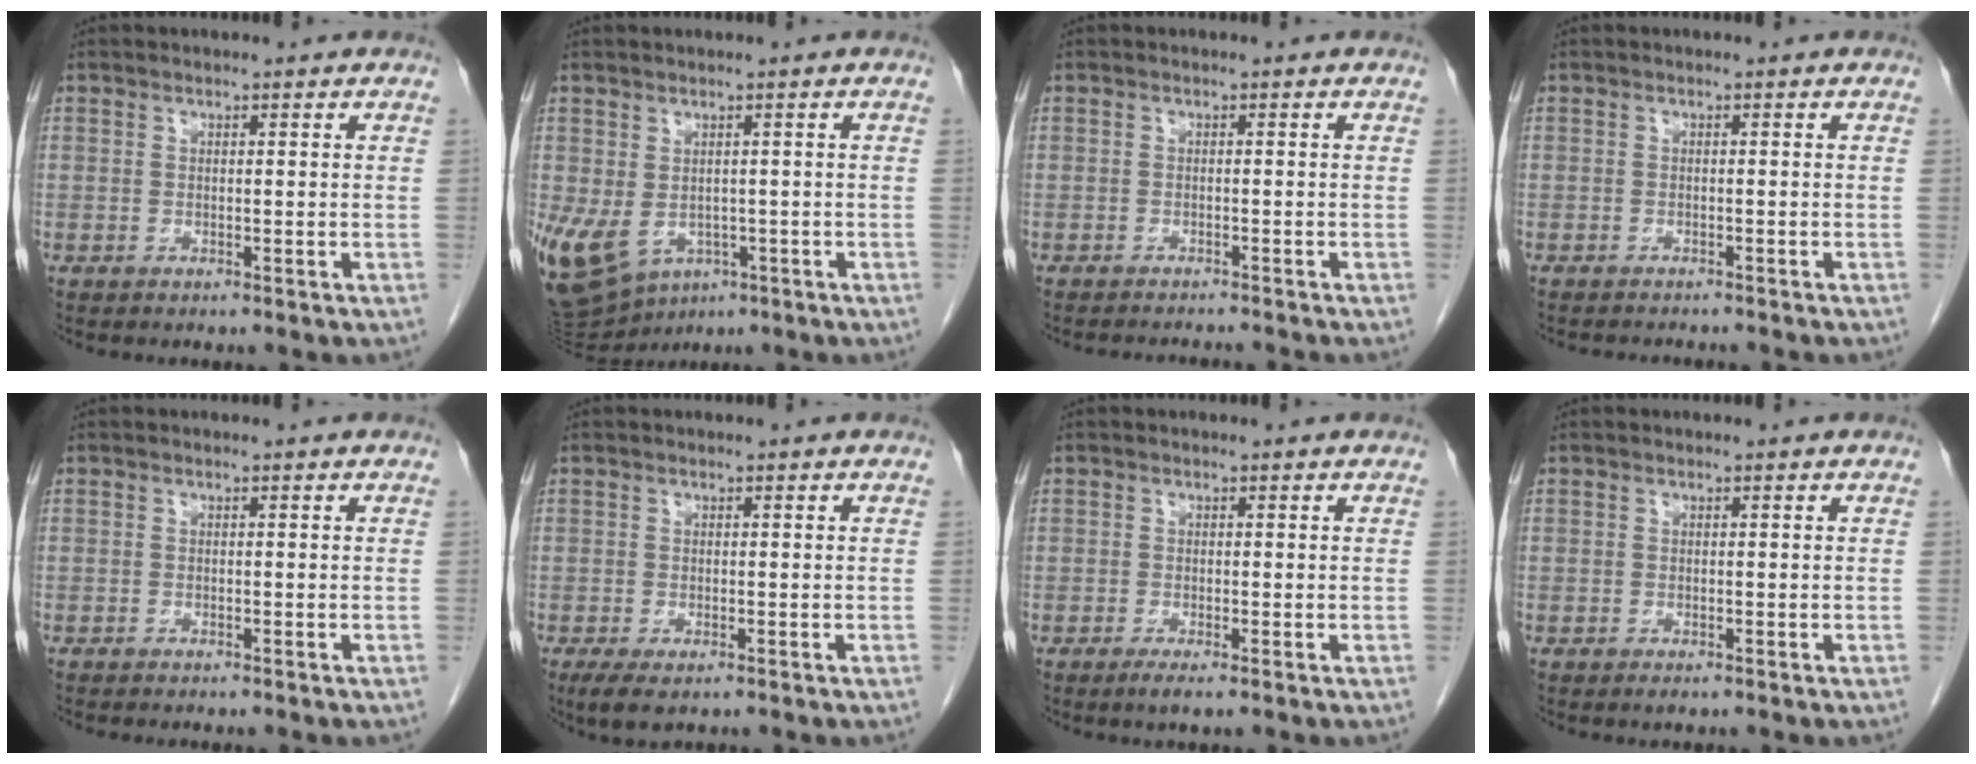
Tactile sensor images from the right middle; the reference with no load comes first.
{"total": 14.8, "force": [-6.2, 10.1, 8.8], "torque": [-0.212, -0.018, -0.083]}
{"total": 5.2, "force": [-5.1, -0.2, 1.4], "torque": [-0.010, -0.009, -0.066]}
{"total": 4.9, "force": [-4.5, 0.8, 1.7], "torque": [-0.016, -0.005, -0.058]}
{"total": 1.7, "force": [-1.4, 0.3, 0.8], "torque": [-0.013, -0.002, -0.016]}
{"total": 3.2, "force": [-1.9, 1.2, 2.3], "torque": [-0.040, -0.007, -0.028]}
{"total": 1.4, "force": [-0.9, 0.2, 1.1], "torque": [-0.022, -0.004, -0.016]}
{"total": 0.6, "force": [-0.4, 0.3, 0.4], "torque": [-0.006, -0.001, -0.005]}